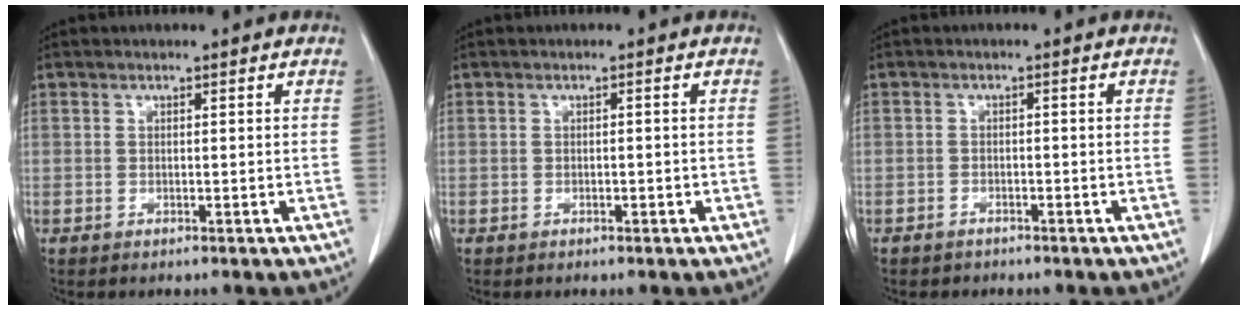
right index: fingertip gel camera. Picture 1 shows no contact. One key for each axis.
{"total": 1.0, "fx": -0.4, "fy": 0.4, "fz": 0.9, "tx": -0.014, "ty": 0.000, "tz": -0.006}
{"total": 1.3, "fx": -1.0, "fy": 0.8, "fz": 0.1, "tx": -0.005, "ty": 0.002, "tz": -0.020}